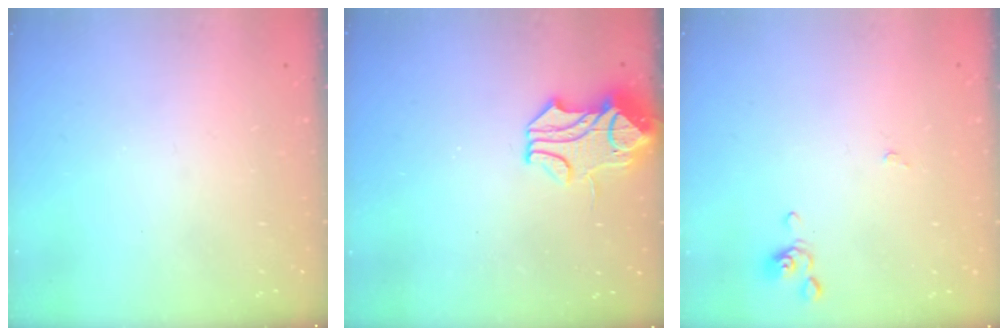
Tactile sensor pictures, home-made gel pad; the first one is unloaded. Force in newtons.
{"total": 1.8, "press": 1.1, "slide": 1.4}
{"total": 0.0}